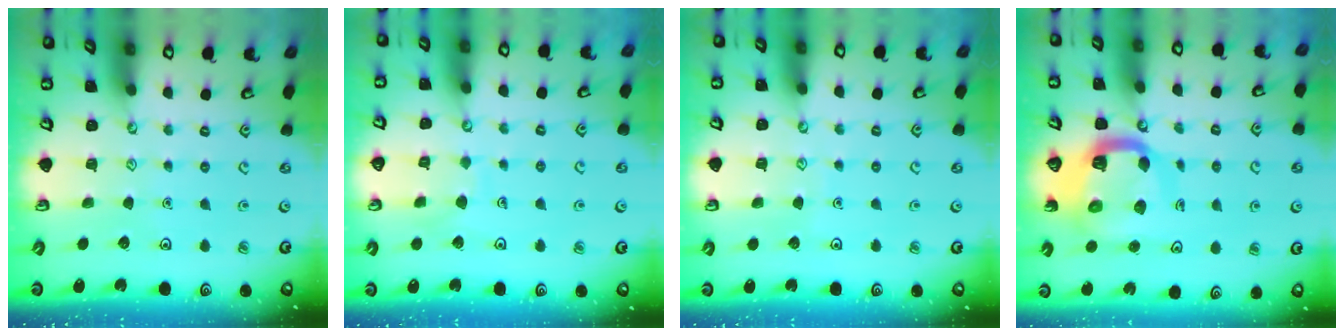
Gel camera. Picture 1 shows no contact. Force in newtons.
{"total": 5.4, "press": 5.4, "slide": 0.5}
{"total": 2.6, "press": 2.5, "slide": 0.3}
{"total": 12.0, "press": 11.9, "slide": 1.3}